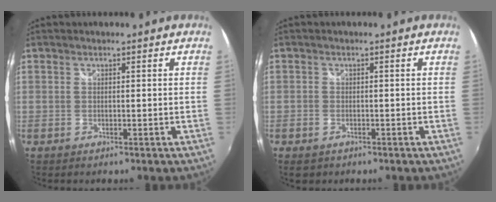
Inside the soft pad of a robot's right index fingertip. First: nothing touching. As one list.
[{"total": 2.3, "force": [-1.4, 1.6, 0.8], "torque": [-0.019, -0.005, -0.023]}]